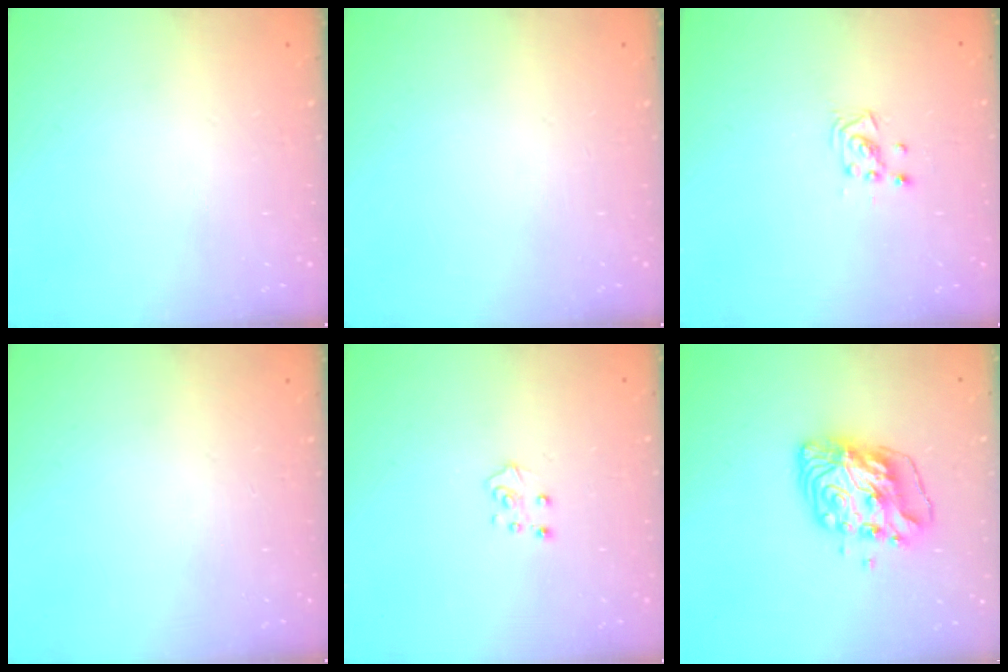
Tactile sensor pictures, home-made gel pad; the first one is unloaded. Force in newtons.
{"total": 0.0}
{"total": 3.6, "press": 3.6, "slide": 0.3}
{"total": 0.0}
{"total": 5.1, "press": 5.1, "slide": 0.4}
{"total": 10.5, "press": 10.4, "slide": 1.7}